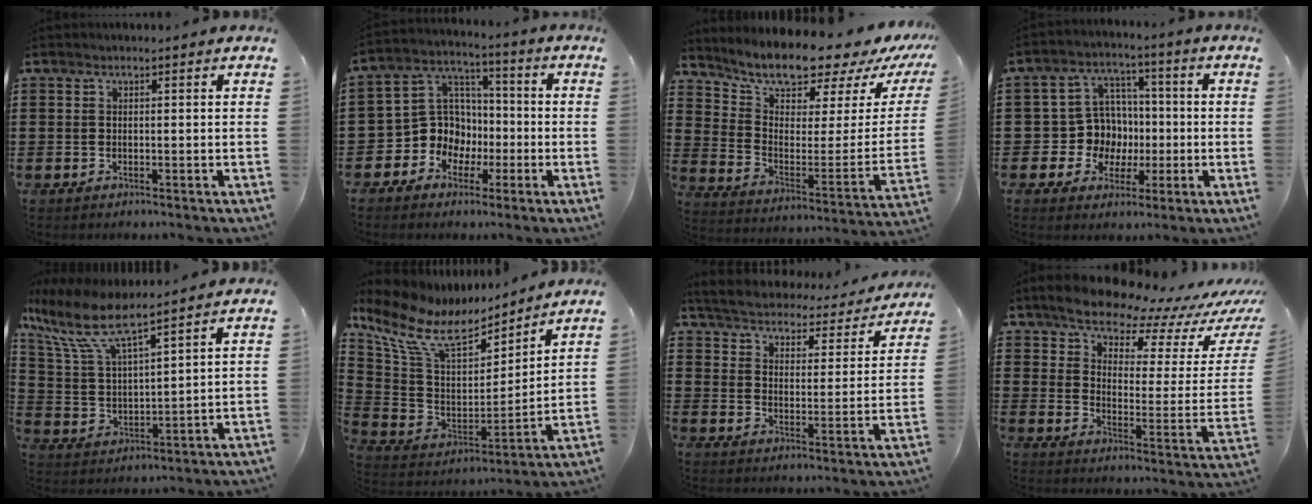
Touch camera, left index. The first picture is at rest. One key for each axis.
{"total": 8.6, "fx": -2.9, "fy": 7.8, "fz": 2.0, "tx": -0.080, "ty": 0.004, "tz": -0.057}
{"total": 9.2, "fx": 8.7, "fy": 1.6, "fz": 2.6, "tx": -0.069, "ty": -0.084, "tz": 0.140}
{"total": 8.9, "fx": 0.3, "fy": 8.5, "fz": 2.6, "tx": -0.083, "ty": 0.006, "tz": 0.015}
{"total": 9.5, "fx": 7.3, "fy": 1.7, "fz": 5.8, "tx": -0.149, "ty": -0.036, "tz": 0.123}
{"total": 10.7, "fx": 7.6, "fy": 4.6, "fz": 5.9, "tx": -0.151, "ty": -0.037, "tz": 0.133}
{"total": 3.6, "fx": 3.5, "fy": 0.2, "fz": 0.3, "tx": -0.030, "ty": -0.032, "tz": 0.052}
{"total": 9.0, "fx": 8.4, "fy": 1.6, "fz": 2.7, "tx": -0.073, "ty": -0.069, "tz": 0.142}